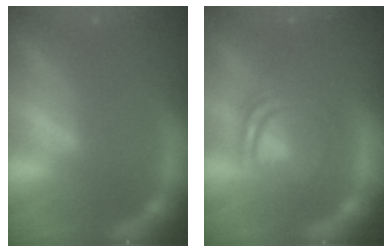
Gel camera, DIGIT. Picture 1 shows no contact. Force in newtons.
{"total": 7.1}